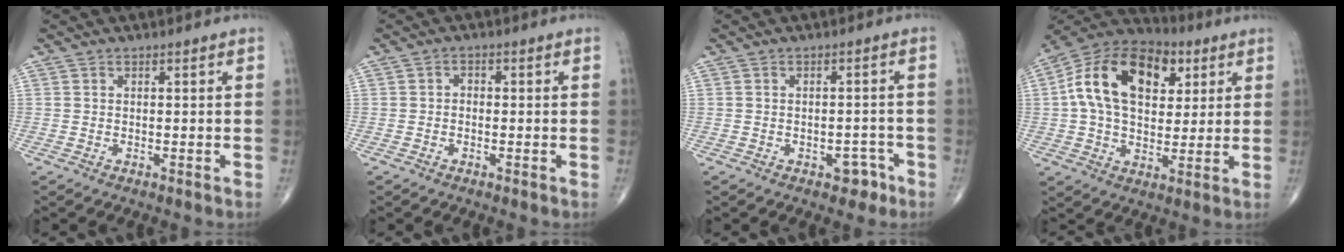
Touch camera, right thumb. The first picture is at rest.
{"total": 1.4, "force": [-0.3, 1.0, 0.8], "torque": [-0.003, 0.005, -0.010]}
{"total": 3.4, "force": [-1.9, 2.2, 1.8], "torque": [-0.008, 0.017, -0.022]}
{"total": 19.9, "force": [5.2, 12.7, 14.4], "torque": [-0.229, 0.007, 0.078]}